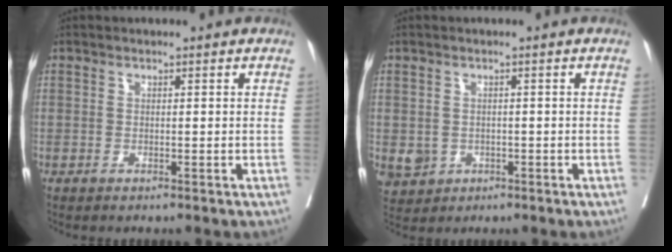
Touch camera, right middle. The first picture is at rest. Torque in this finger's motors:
{"motor_torque": [0.17, -0.22, 0.02, 0.00]}